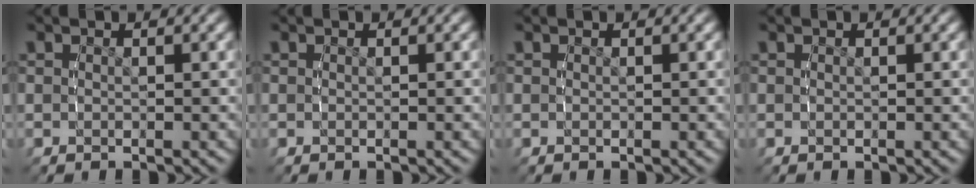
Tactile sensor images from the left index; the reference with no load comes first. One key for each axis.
{"total": 0.0}
{"total": 0.0}
{"total": 0.0}